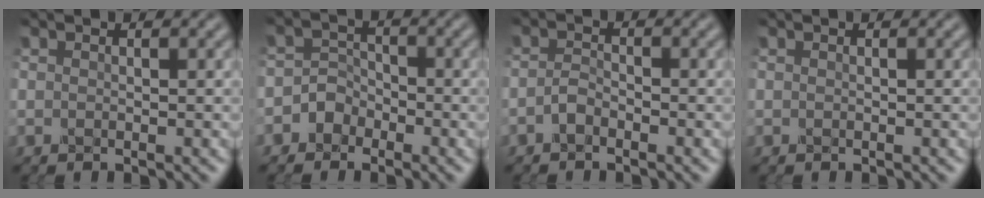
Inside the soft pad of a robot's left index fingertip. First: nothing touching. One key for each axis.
{"total": 1.9, "fx": -1.1, "fy": 1.5, "fz": 0.3, "tx": 0.015, "ty": 0.013, "tz": -0.032}
{"total": 1.1, "fx": -0.7, "fy": 0.4, "fz": 0.7, "tx": -0.017, "ty": 0.006, "tz": -0.019}
{"total": 0.0}